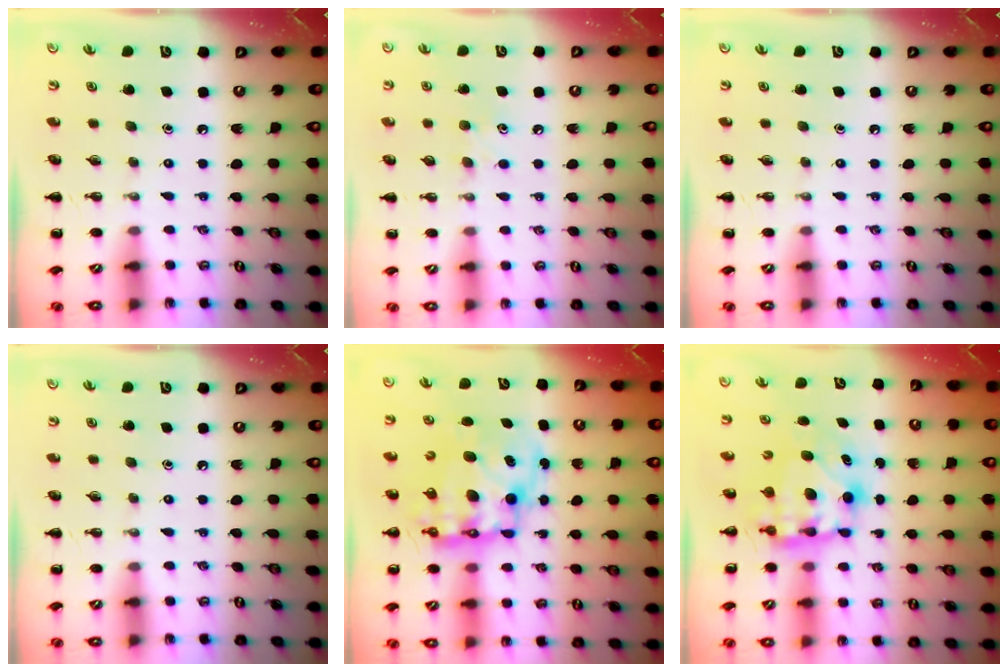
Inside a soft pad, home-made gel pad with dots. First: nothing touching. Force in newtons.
{"total": 6.1, "press": 5.9, "slide": 1.6}
{"total": 0.0}
{"total": 0.0}
{"total": 12.8, "press": 12.4, "slide": 3.2}
{"total": 7.7, "press": 7.5, "slide": 1.6}